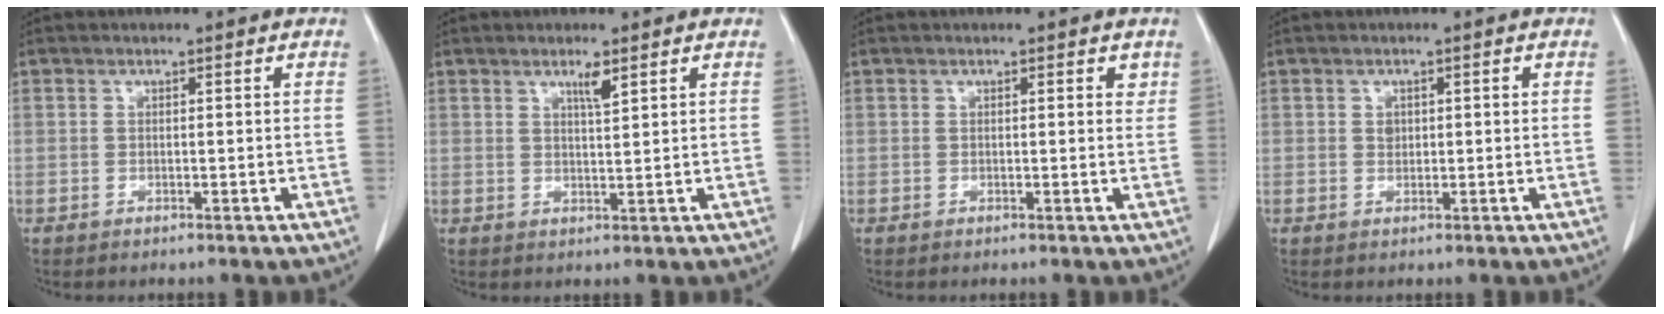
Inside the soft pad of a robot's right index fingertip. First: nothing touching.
{"total": 2.4, "force": [1.6, 0.1, 1.9], "torque": [-0.036, -0.004, 0.028]}
{"total": 1.2, "force": [0.7, 0.5, 0.9], "torque": [-0.011, -0.002, 0.006]}
{"total": 1.4, "force": [0.3, 1.1, 0.8], "torque": [-0.011, 0.005, 0.010]}